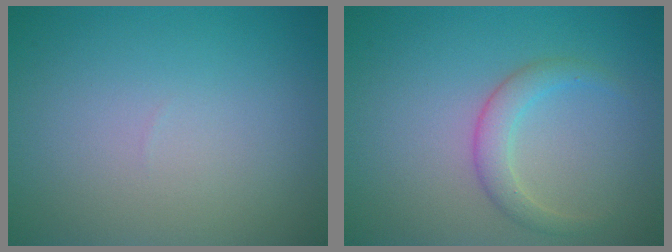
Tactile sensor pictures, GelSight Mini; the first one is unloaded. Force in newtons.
{"total": 2.3, "press": 2.3, "slide": 0.1}